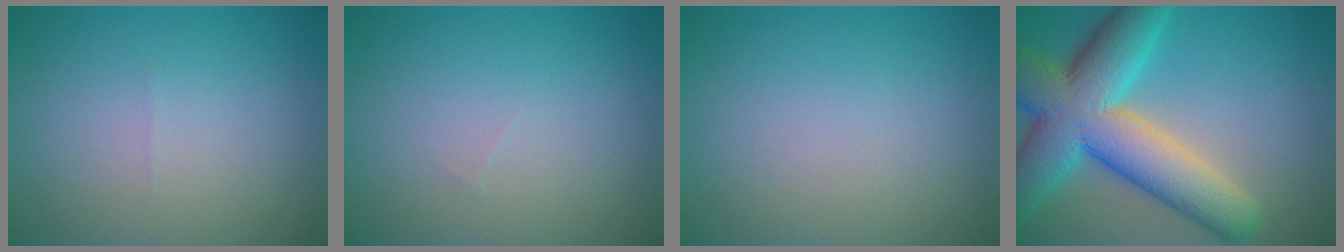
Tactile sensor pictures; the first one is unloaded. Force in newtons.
{"total": 0.0}
{"total": 0.0}
{"total": 11.8, "press": 11.8, "slide": 0.5}